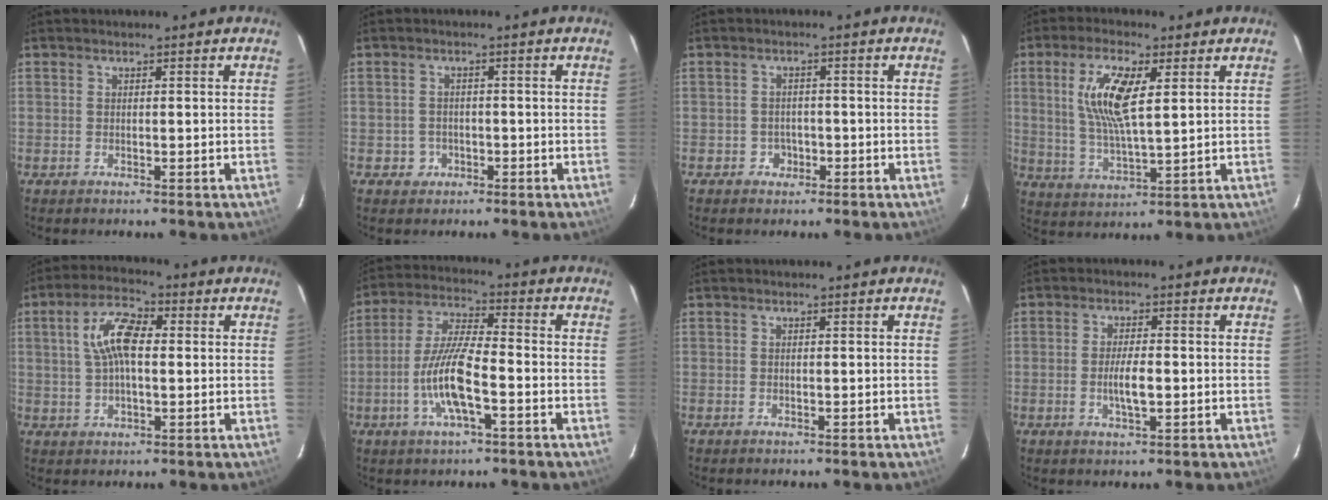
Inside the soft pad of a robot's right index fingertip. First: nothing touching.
{"total": 2.7, "force": [-1.1, 2.5, 0.2], "torque": [-0.008, 0.006, -0.015]}
{"total": 2.7, "force": [-1.2, 2.4, 0.2], "torque": [-0.006, 0.008, -0.017]}
{"total": 10.3, "force": [3.0, 3.1, 9.4], "torque": [-0.187, 0.004, 0.061]}
{"total": 8.7, "force": [1.3, 4.1, 7.6], "torque": [-0.150, 0.021, 0.025]}
{"total": 10.9, "force": [-3.8, 2.2, 9.9], "torque": [-0.208, -0.001, -0.074]}
{"total": 0.0}
{"total": 4.4, "force": [-0.8, 1.2, 4.1], "torque": [-0.079, -0.004, -0.013]}